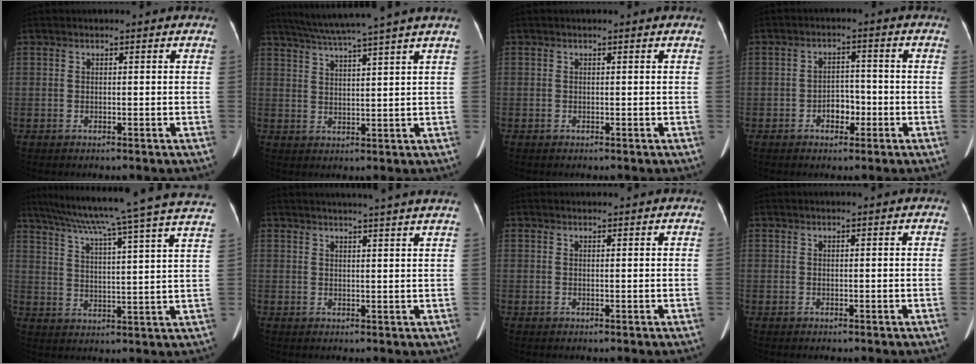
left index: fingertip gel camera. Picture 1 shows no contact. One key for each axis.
{"total": 11.3, "fx": 9.5, "fy": -2.2, "fz": 5.9, "tx": -0.101, "ty": 0.007, "tz": 0.138}
{"total": 0.0}
{"total": 3.5, "fx": -1.5, "fy": 2.3, "fz": 2.2, "tx": -0.034, "ty": 0.010, "tz": -0.025}
{"total": 27.6, "fx": 23.1, "fy": -0.5, "fz": 15.0, "tx": -0.249, "ty": -0.023, "tz": 0.299}
{"total": 13.7, "fx": 12.5, "fy": -0.9, "fz": 5.4, "tx": -0.080, "ty": -0.014, "tz": 0.141}
{"total": 2.6, "fx": 2.5, "fy": 0.2, "fz": 0.3, "tx": -0.011, "ty": 0.017, "tz": 0.031}
{"total": 1.7, "fx": 1.7, "fy": -0.1, "fz": 0.4, "tx": -0.008, "ty": 0.010, "tz": 0.022}